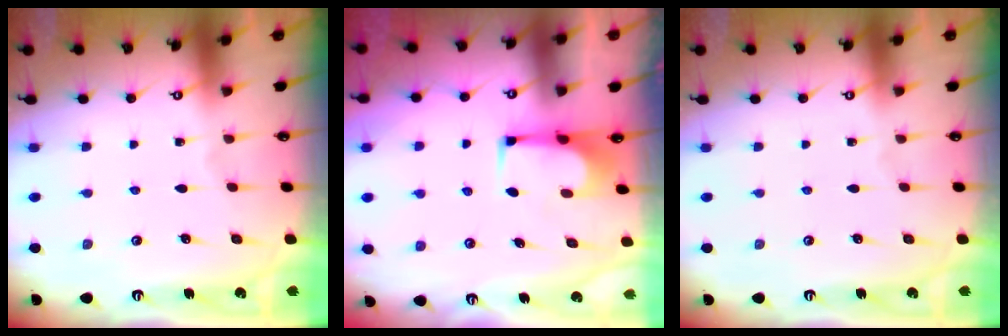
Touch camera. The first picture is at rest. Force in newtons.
{"total": 1.1, "press": 0.9, "slide": 0.7}
{"total": 0.0}